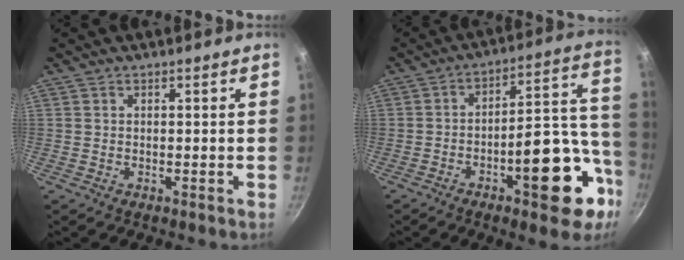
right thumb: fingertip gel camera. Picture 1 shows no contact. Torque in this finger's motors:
{"motor_torque": [2.68, 2.00, 1.77, -0.67, 0.13]}